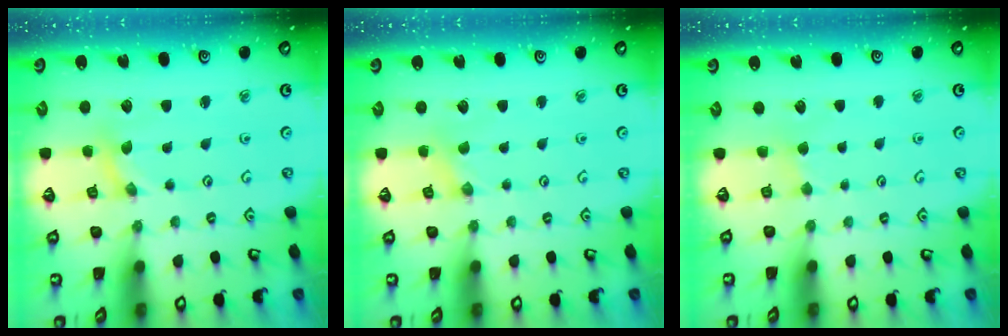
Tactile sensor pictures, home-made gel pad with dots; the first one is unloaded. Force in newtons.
{"total": 0.0}
{"total": 2.0, "press": 2.0, "slide": 0.4}